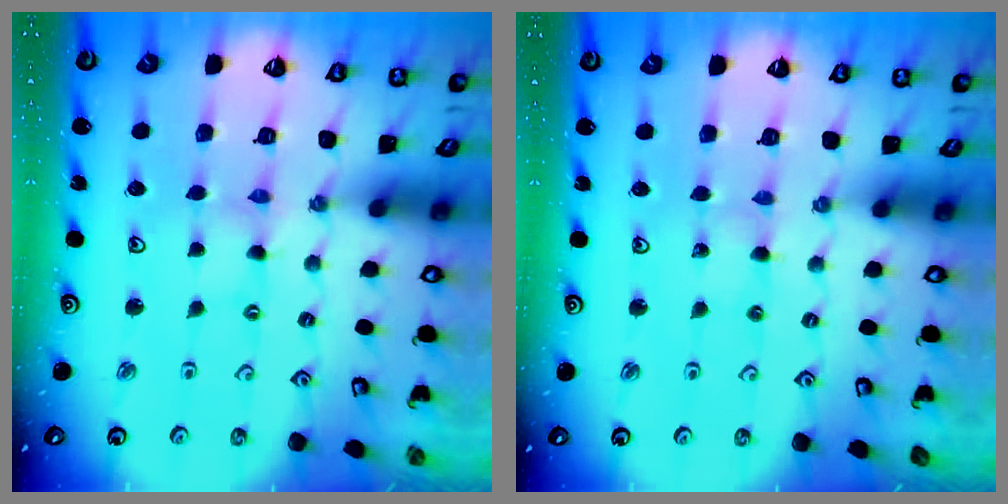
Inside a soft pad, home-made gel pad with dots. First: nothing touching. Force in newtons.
{"total": 2.4, "press": 2.3, "slide": 0.3}